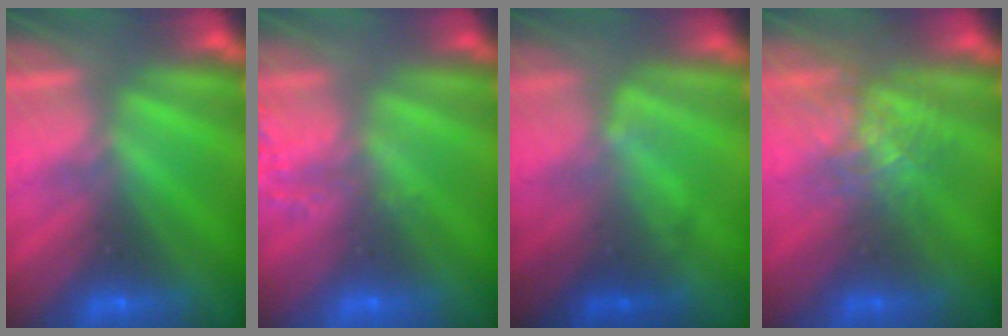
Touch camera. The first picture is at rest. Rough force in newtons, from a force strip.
{"total": 1.9}
{"total": 2.0}
{"total": 2.7}